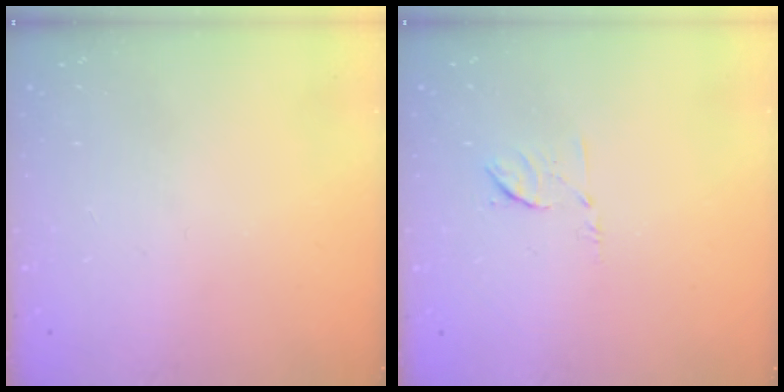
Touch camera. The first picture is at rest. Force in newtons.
{"total": 6.6, "press": 6.5, "slide": 1.1}